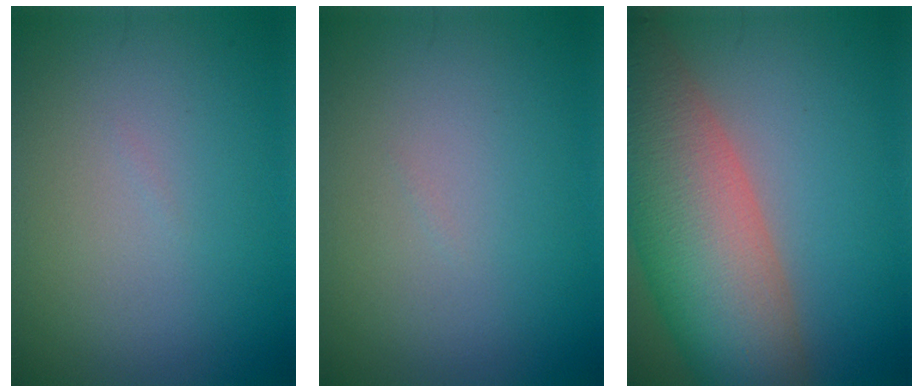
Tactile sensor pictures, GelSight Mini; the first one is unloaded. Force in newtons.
{"total": 0.0}
{"total": 12.6, "press": 12.6, "slide": 0.7}